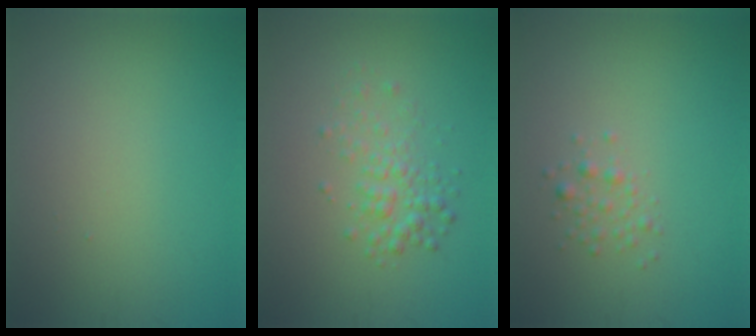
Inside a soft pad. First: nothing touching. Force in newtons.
{"total": 2.3, "press": 2.3, "slide": 0.1}
{"total": 1.2, "press": 1.2, "slide": 0.1}